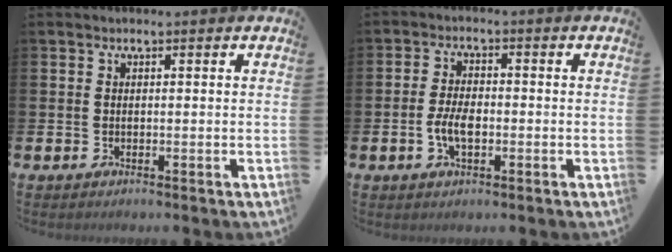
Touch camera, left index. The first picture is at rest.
{"total": 3.9, "force": [-0.8, 2.0, 3.3], "torque": [-0.062, 0.002, -0.018]}